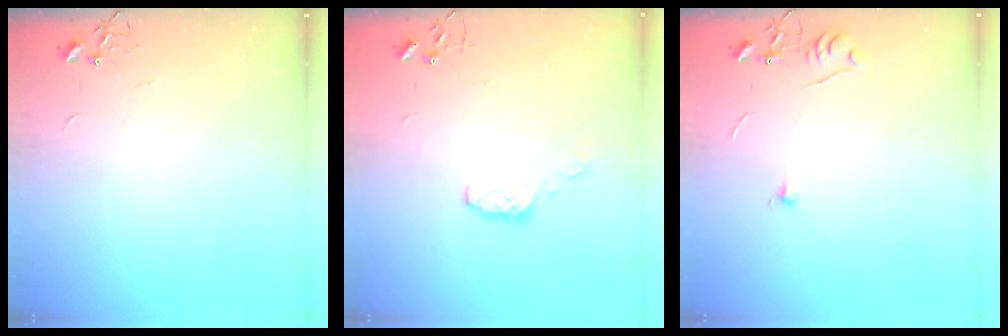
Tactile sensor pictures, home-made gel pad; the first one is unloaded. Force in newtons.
{"total": 6.8, "press": 6.7, "slide": 0.8}
{"total": 6.1, "press": 6.0, "slide": 0.6}